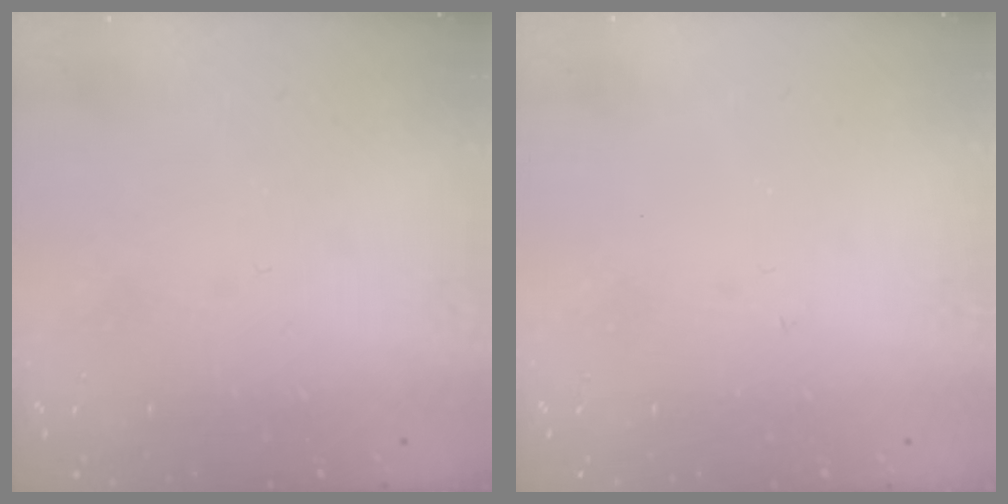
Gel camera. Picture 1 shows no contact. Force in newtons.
{"total": 2.7, "press": 2.7, "slide": 0.3}